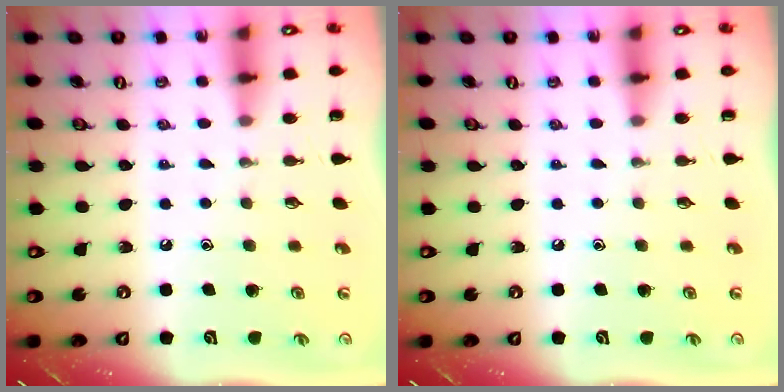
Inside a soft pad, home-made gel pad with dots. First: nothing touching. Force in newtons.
{"total": 0.0}